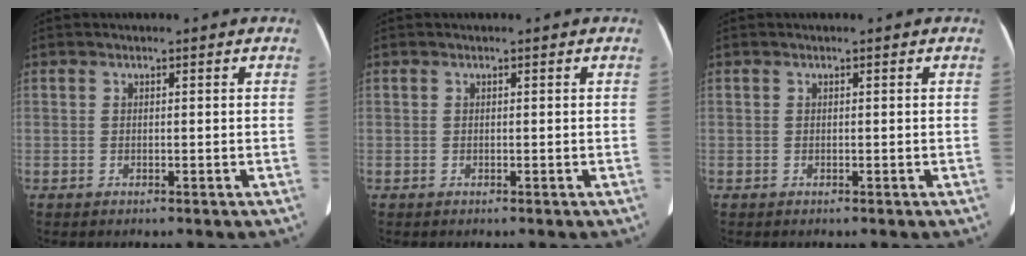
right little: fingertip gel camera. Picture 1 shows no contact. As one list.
[{"total": 0.0}, {"total": 0.0}]